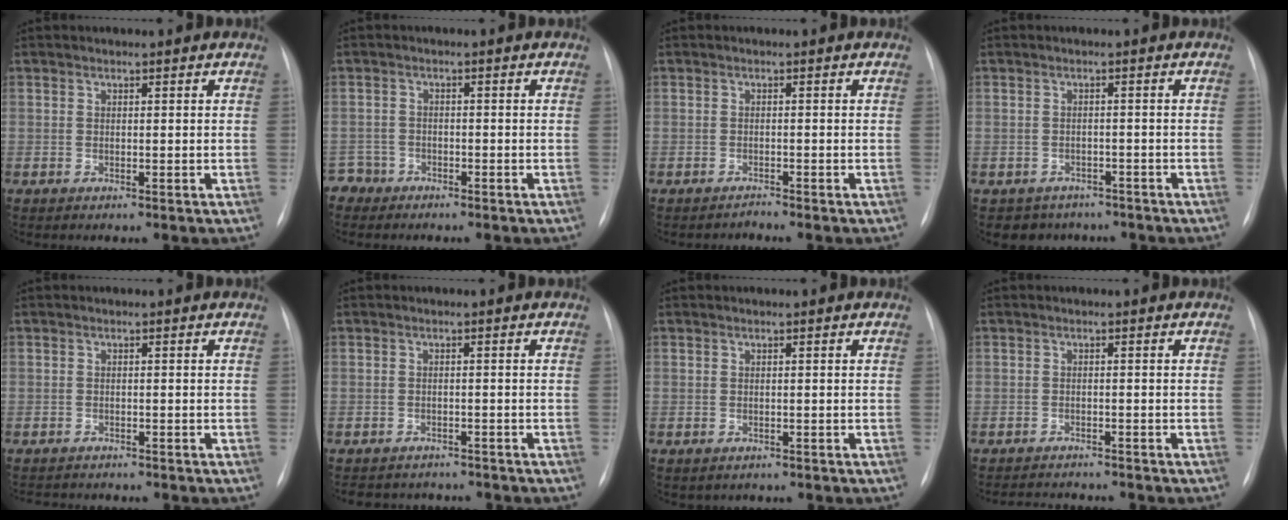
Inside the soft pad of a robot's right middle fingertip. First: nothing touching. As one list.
[{"total": 2.6, "force": [-2.1, 1.2, -0.9], "torque": [0.014, 0.003, -0.044]}, {"total": 0.9, "force": [-0.8, -0.2, -0.3], "torque": [0.005, -0.007, -0.011]}, {"total": 4.9, "force": [-3.9, 3.0, -0.1], "torque": [0.003, 0.016, -0.049]}, {"total": 4.3, "force": [-3.9, 1.5, 0.8], "torque": [-0.006, -0.004, -0.055]}, {"total": 7.0, "force": [-6.5, 2.3, 0.9], "torque": [-0.012, 0.008, -0.081]}, {"total": 1.1, "force": [-0.8, 0.7, 0.0], "torque": [-0.004, 0.001, -0.009]}, {"total": 5.0, "force": [-4.9, 0.3, 0.8], "torque": [-0.008, -0.005, -0.072]}]